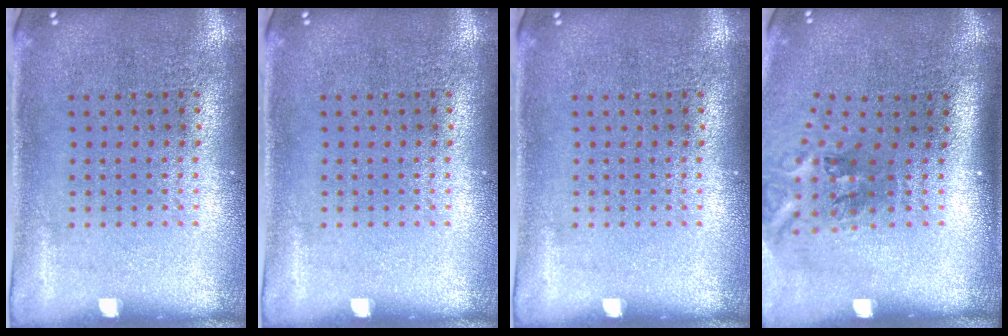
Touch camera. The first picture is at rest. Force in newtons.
{"total": 0.0}
{"total": 0.0}
{"total": 2.2, "press": 1.3, "slide": 1.7}